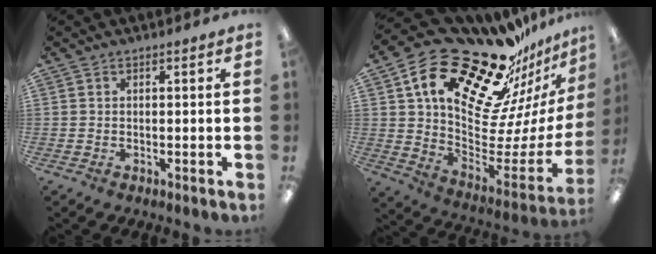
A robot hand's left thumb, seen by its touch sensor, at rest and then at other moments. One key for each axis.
{"total": 27.4, "fx": 19.5, "fy": 13.0, "fz": 14.1, "tx": -0.210, "ty": -0.144, "tz": 0.356}